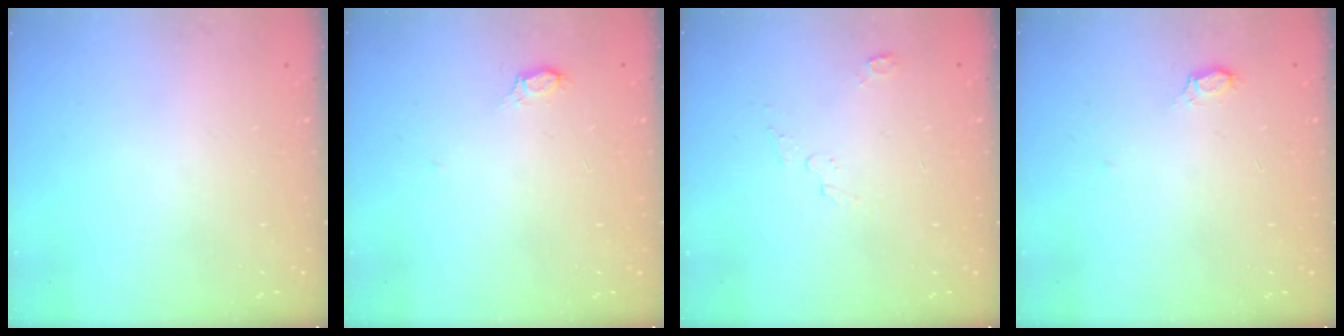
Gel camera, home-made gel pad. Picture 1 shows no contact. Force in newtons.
{"total": 2.6, "press": 2.6, "slide": 0.2}
{"total": 2.4, "press": 2.4, "slide": 0.3}
{"total": 2.6, "press": 2.6, "slide": 0.2}